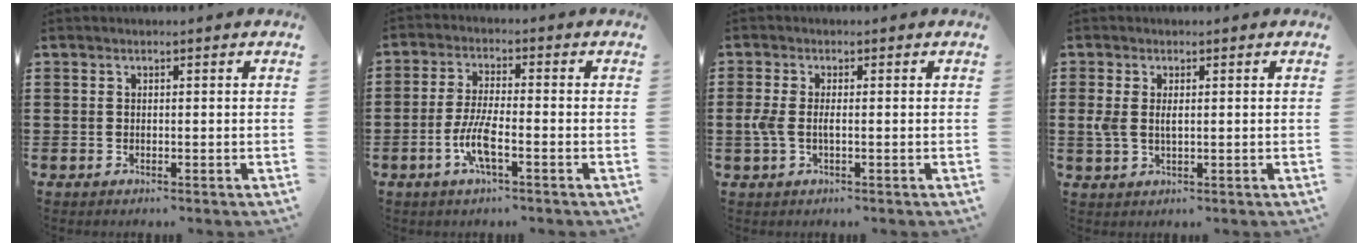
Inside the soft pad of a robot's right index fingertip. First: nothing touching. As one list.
[{"total": 5.9, "force": [-2.5, 1.1, 5.2], "torque": [-0.123, -0.015, -0.051]}, {"total": 2.3, "force": [-0.5, 0.7, 2.2], "torque": [-0.055, -0.004, -0.013]}, {"total": 2.6, "force": [0.3, 1.3, 2.2], "torque": [-0.060, 0.000, -0.001]}]